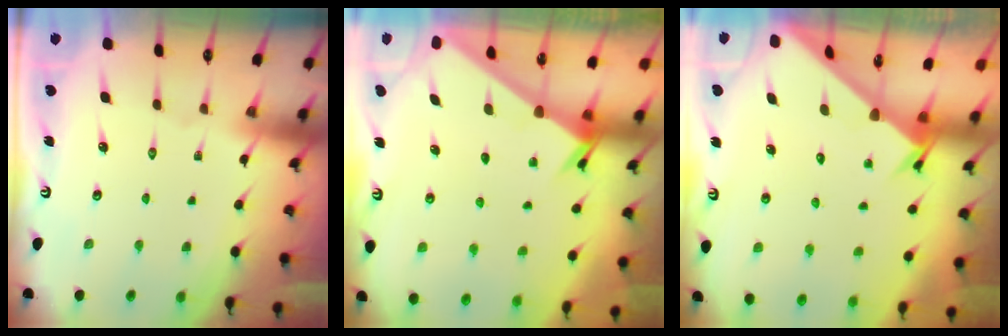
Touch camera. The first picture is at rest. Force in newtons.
{"total": 2.4, "press": 2.4, "slide": 0.2}
{"total": 2.5, "press": 2.5, "slide": 0.2}